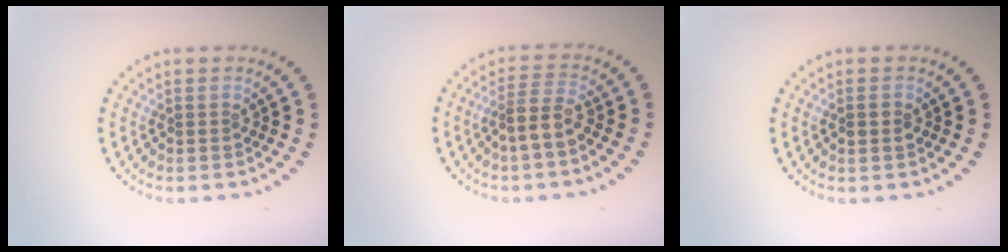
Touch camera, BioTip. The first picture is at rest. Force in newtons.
{"total": 2.6, "press": 2.0, "slide": 1.5}
{"total": 1.1, "press": 1.1, "slide": 0.3}